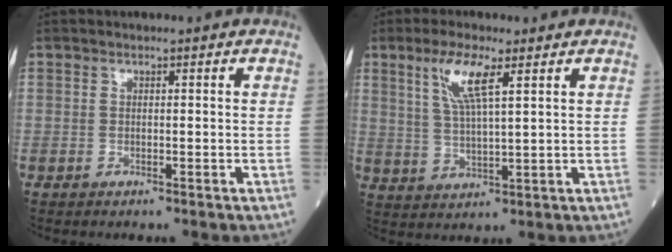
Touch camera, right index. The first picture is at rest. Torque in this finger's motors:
{"motor_torque": [1.02, 0.66, 0.48, 0.14]}